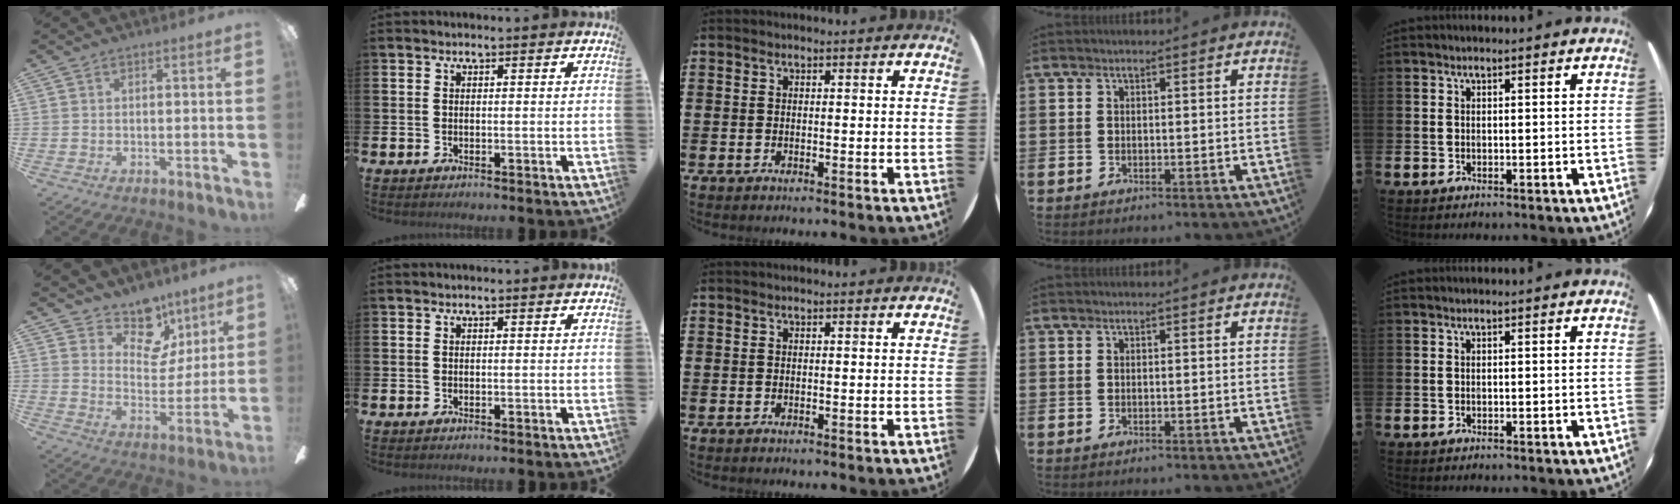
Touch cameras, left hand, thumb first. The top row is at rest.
{"thumb": {"total": 12.2, "force": [8.9, 7.0, 4.4], "torque": [-0.078, -0.064, 0.169]}}